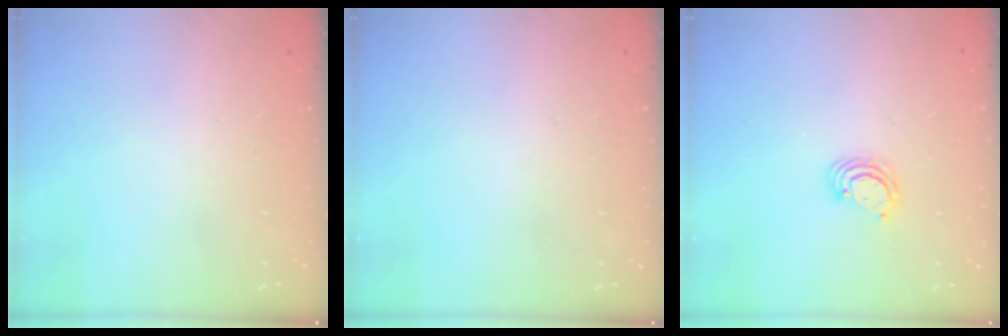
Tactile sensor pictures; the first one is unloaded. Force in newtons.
{"total": 0.0}
{"total": 2.8, "press": 2.8, "slide": 0.3}